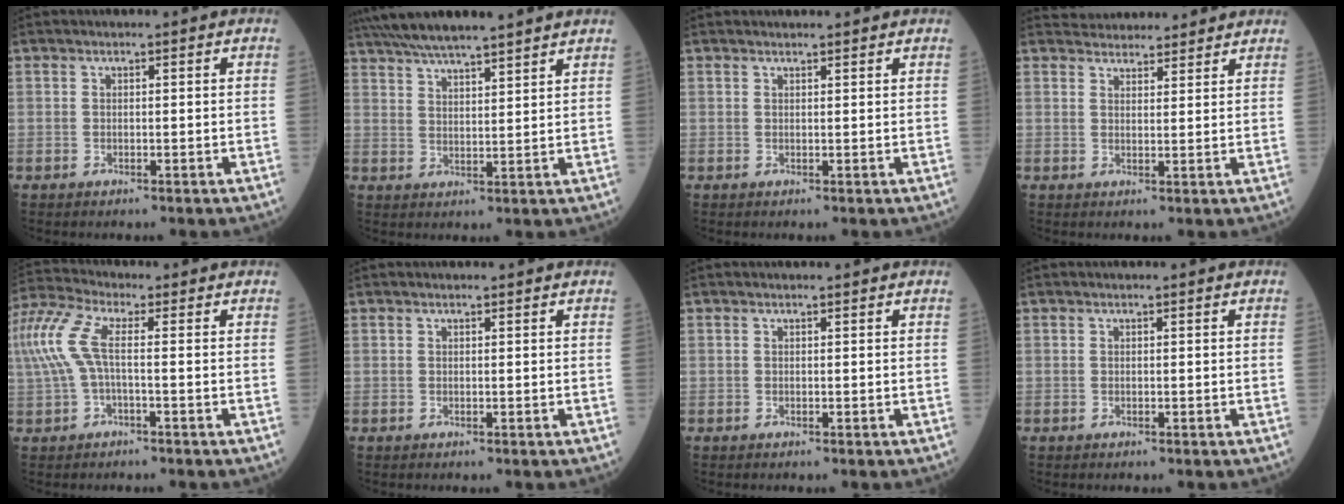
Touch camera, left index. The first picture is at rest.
{"total": 13.5, "force": [12.0, 0.6, 6.2], "torque": [-0.116, 0.030, 0.189]}
{"total": 1.8, "force": [1.8, 0.3, 0.2], "torque": [-0.010, 0.010, 0.023]}
{"total": 8.3, "force": [8.0, 2.1, 1.3], "torque": [-0.010, 0.025, 0.101]}
{"total": 8.5, "force": [0.5, 2.2, 8.2], "torque": [-0.208, 0.038, 0.005]}
{"total": 0.0}
{"total": 0.0}
{"total": 0.0}